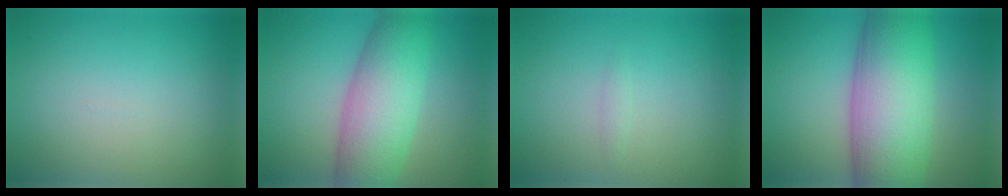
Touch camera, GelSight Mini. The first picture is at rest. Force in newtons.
{"total": 8.3, "press": 8.3, "slide": 0.1}
{"total": 0.6, "press": 0.6, "slide": 0.0}
{"total": 12.2, "press": 12.2, "slide": 0.4}